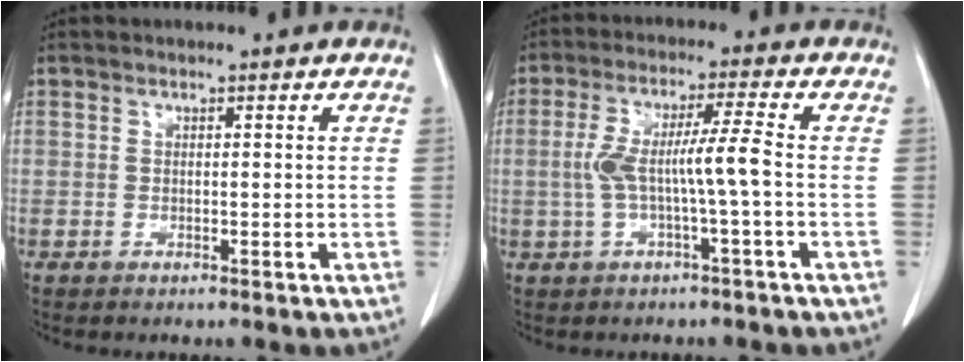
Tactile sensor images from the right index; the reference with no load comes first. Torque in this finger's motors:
{"motor_torque": [1.00, -0.08, 0.43, 0.16]}